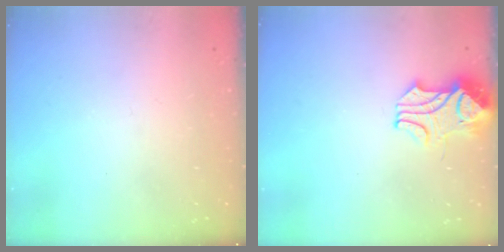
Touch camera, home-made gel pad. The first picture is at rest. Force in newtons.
{"total": 2.4, "press": 2.2, "slide": 1.0}